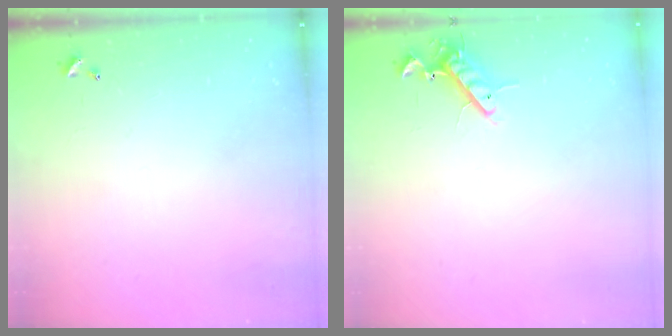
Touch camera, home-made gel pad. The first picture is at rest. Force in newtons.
{"total": 10.0, "press": 9.8, "slide": 1.5}